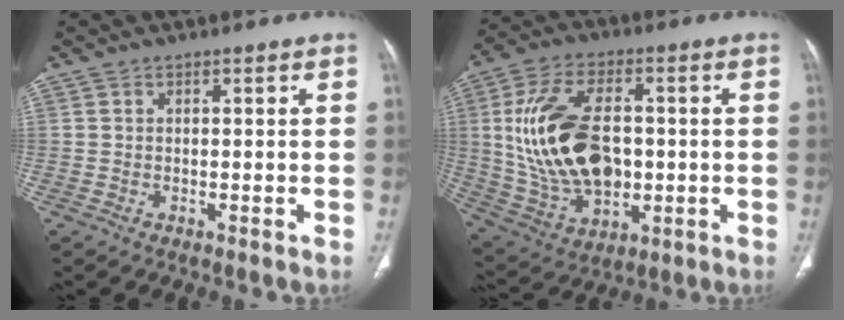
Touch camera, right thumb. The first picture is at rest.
{"total": 20.9, "force": [0.5, 12.8, 16.5], "torque": [-0.304, -0.001, 0.025]}